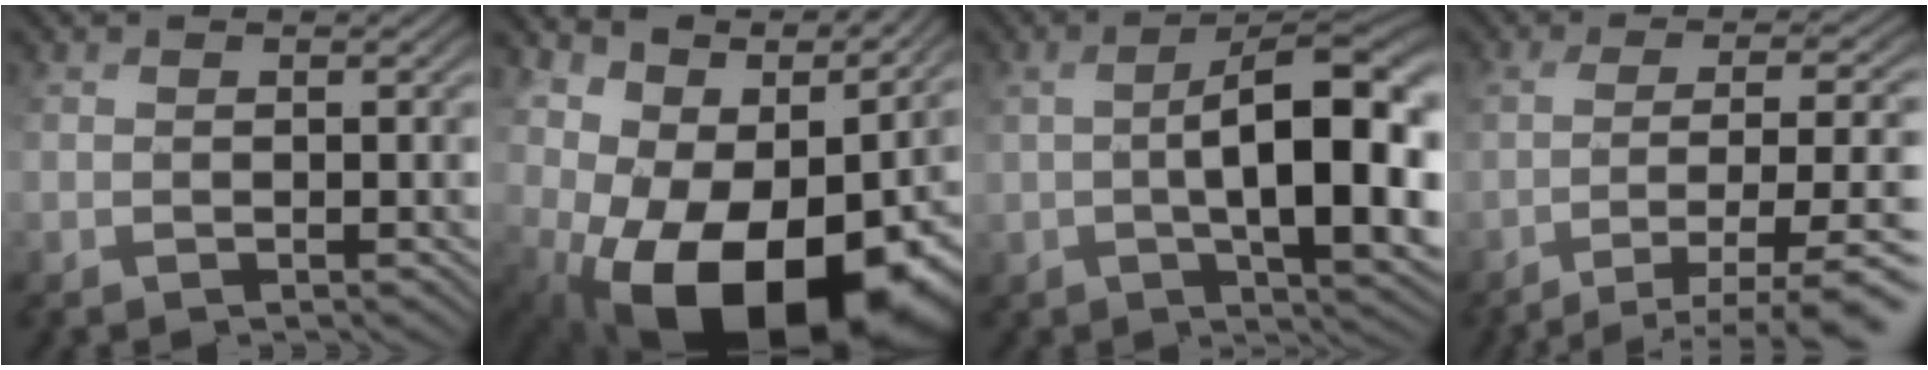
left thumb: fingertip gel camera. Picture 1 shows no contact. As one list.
[{"total": 16.8, "force": [-0.2, 11.4, 12.4], "torque": [-0.164, -0.018, 0.039]}, {"total": 11.9, "force": [-0.8, 4.3, 11.1], "torque": [-0.166, -0.004, 0.007]}, {"total": 8.3, "force": [-3.7, 2.3, 7.1], "torque": [-0.117, 0.002, -0.046]}]